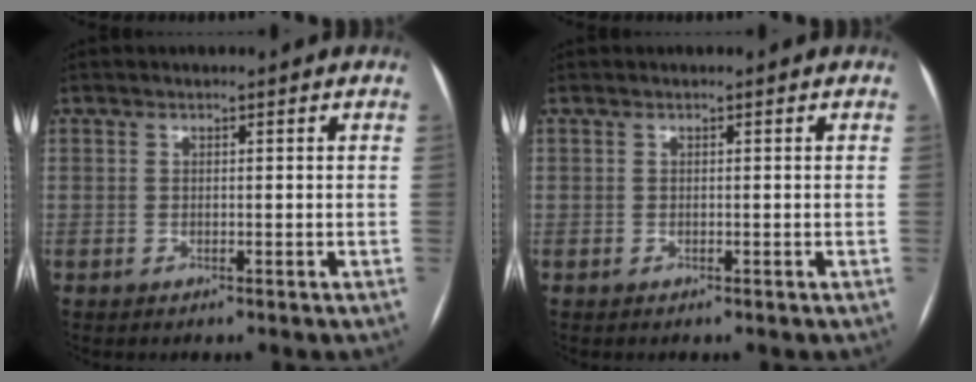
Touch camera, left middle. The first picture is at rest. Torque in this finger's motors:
{"motor_torque": [0.00, 0.02, 0.00, 0.00]}